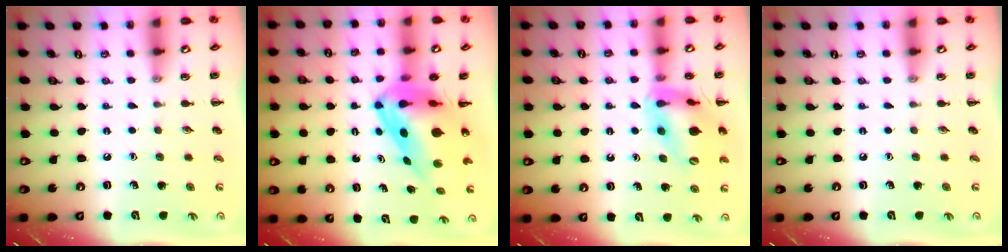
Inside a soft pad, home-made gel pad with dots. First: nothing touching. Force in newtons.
{"total": 9.3, "press": 8.9, "slide": 2.7}
{"total": 17.8, "press": 17.4, "slide": 3.5}
{"total": 0.0}